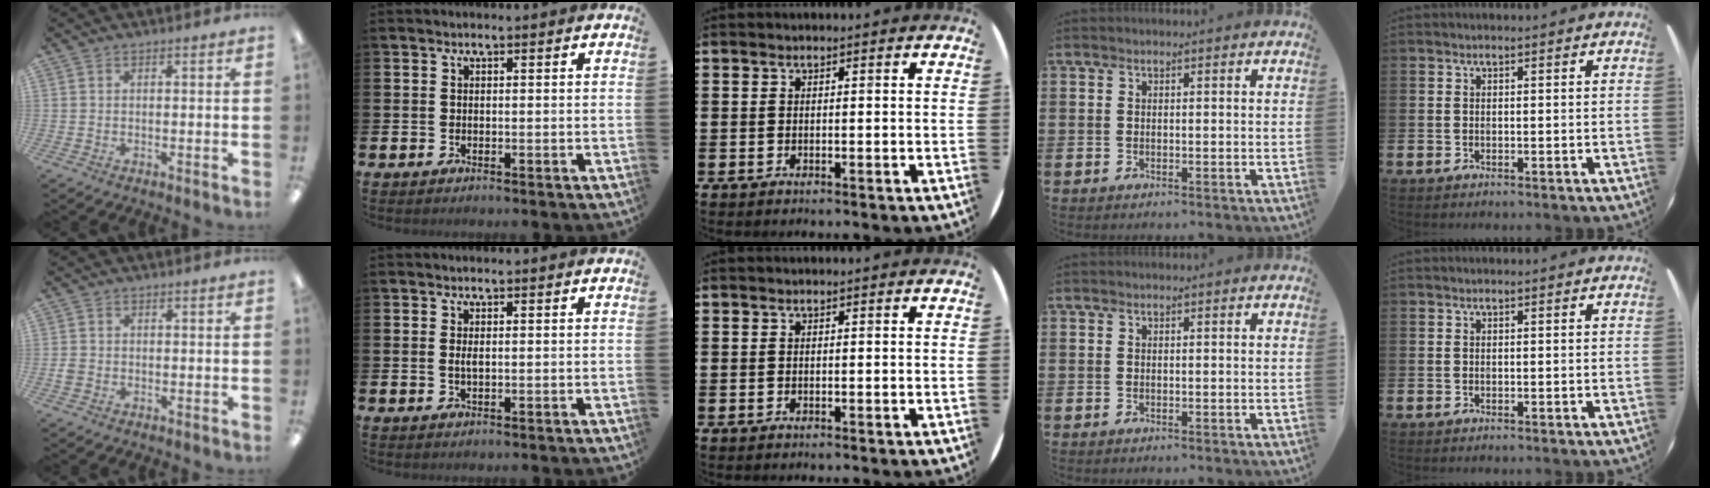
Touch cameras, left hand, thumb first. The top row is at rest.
{"thumb": {"total": 1.6, "force": [-0.4, 1.3, 0.7], "torque": [-0.012, 0.003, -0.009]}, "index": {"total": 1.0, "force": [0.2, 0.3, 1.0], "torque": [-0.015, 0.000, 0.001]}}